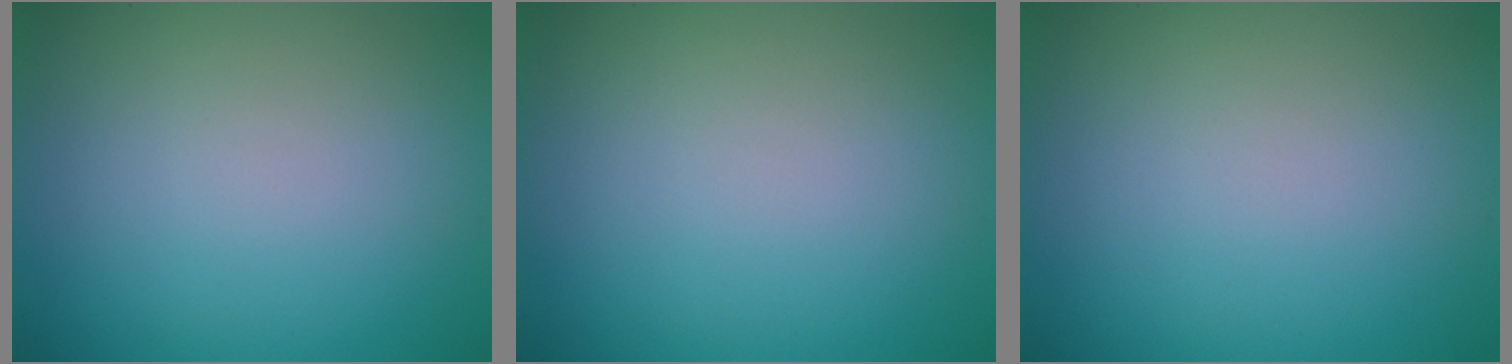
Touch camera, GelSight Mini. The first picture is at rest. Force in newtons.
{"total": 0.0}
{"total": 0.0}